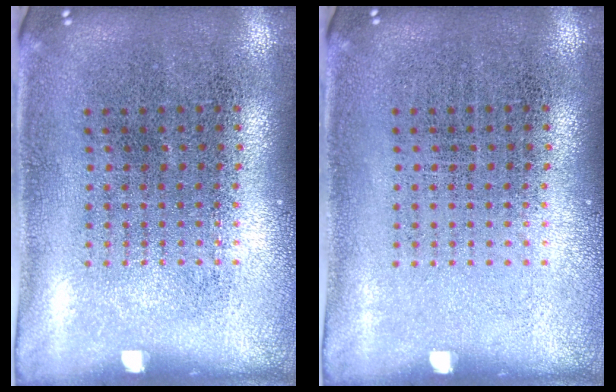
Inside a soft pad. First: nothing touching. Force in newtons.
{"total": 0.0}